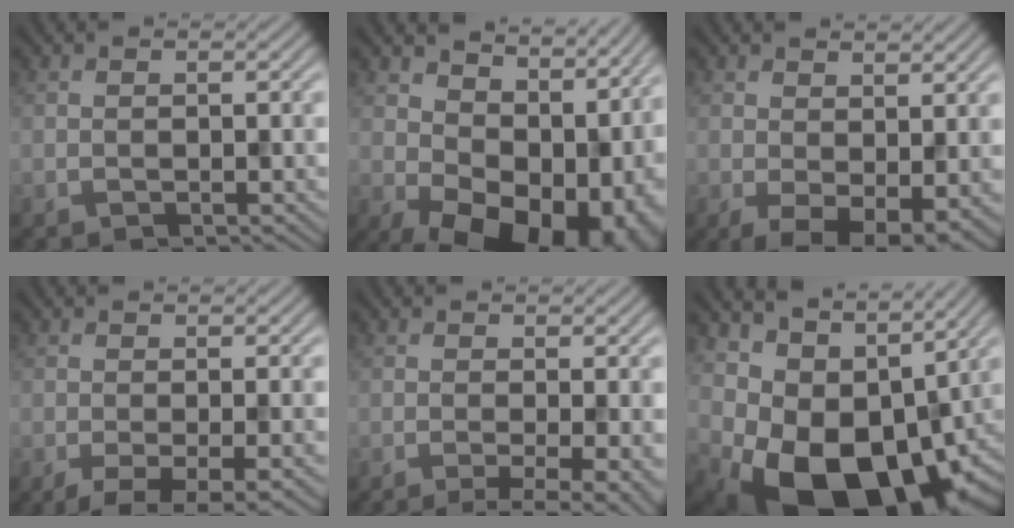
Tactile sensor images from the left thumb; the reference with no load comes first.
{"total": 15.4, "force": [0.8, 11.2, 10.5], "torque": [-0.119, -0.034, 0.068]}
{"total": 6.2, "force": [-1.1, 3.5, 5.1], "torque": [-0.092, -0.023, -0.006]}
{"total": 5.6, "force": [-2.8, 1.4, 4.6], "torque": [-0.078, -0.005, -0.045]}
{"total": 5.4, "force": [-2.1, 1.1, 4.9], "torque": [-0.070, -0.003, -0.032]}
{"total": 16.5, "force": [-2.4, 11.4, 11.7], "torque": [-0.187, -0.029, -0.013]}